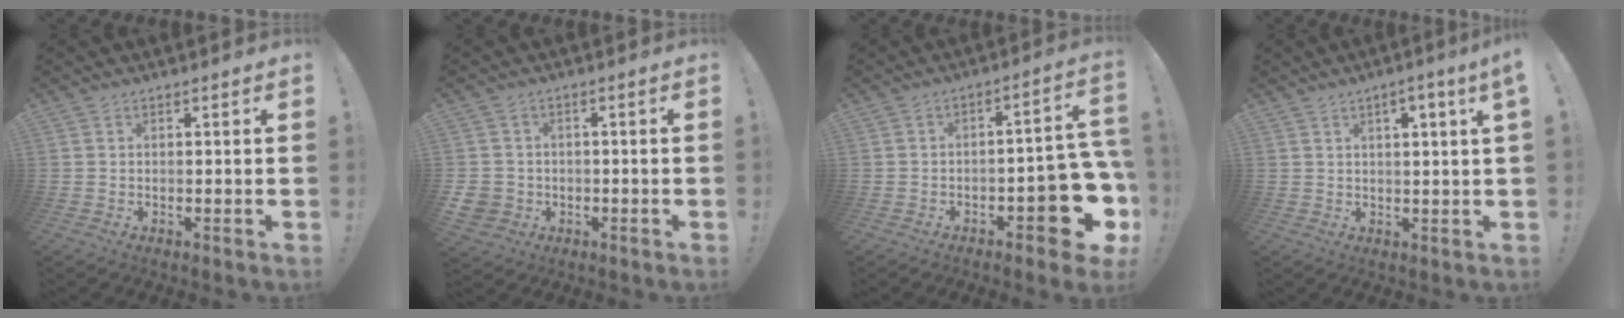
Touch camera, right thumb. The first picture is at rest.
{"total": 4.9, "force": [-0.7, 4.6, 1.6], "torque": [-0.030, 0.004, -0.012]}
{"total": 13.5, "force": [-6.2, 4.9, 10.9], "torque": [-0.107, 0.037, -0.094]}
{"total": 4.0, "force": [1.8, -0.3, 3.6], "torque": [-0.045, -0.010, 0.023]}